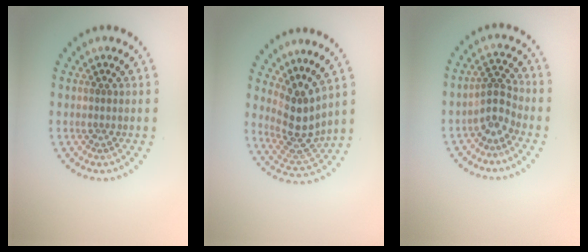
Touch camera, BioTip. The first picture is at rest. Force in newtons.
{"total": 3.8, "press": 3.0, "slide": 2.4}
{"total": 2.5, "press": 1.8, "slide": 1.8}